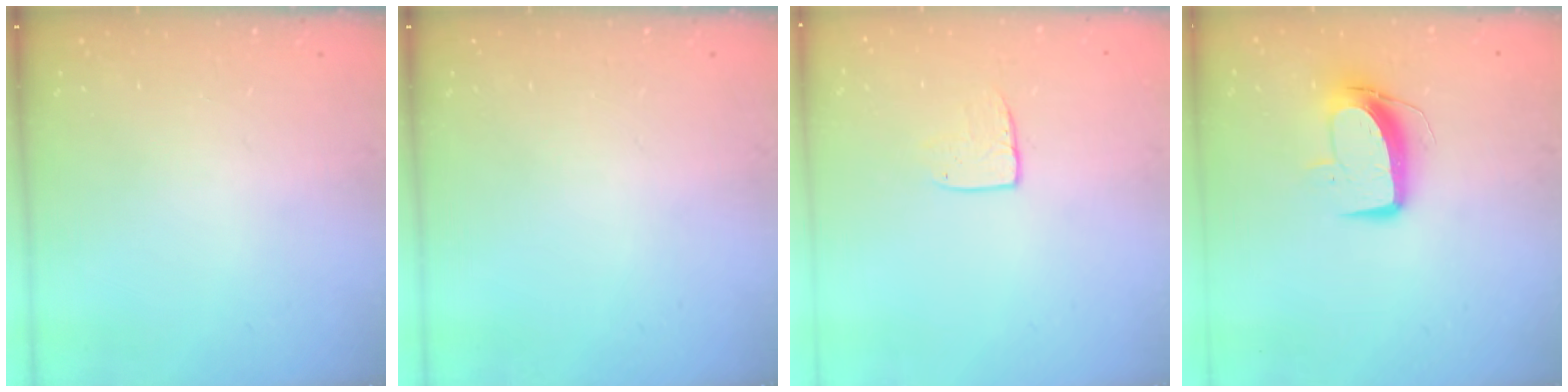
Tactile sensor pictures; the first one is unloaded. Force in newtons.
{"total": 0.0}
{"total": 6.7, "press": 6.7, "slide": 0.5}
{"total": 10.3, "press": 10.3, "slide": 0.8}